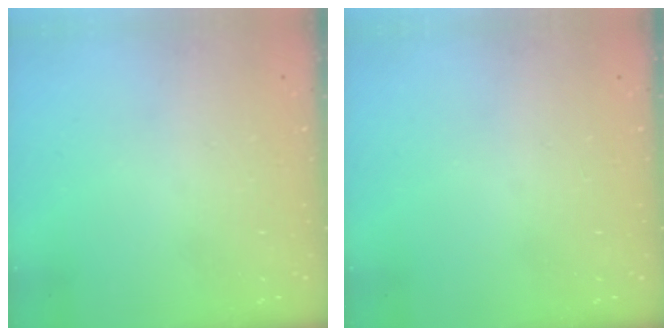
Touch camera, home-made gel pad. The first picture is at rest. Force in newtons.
{"total": 0.0}